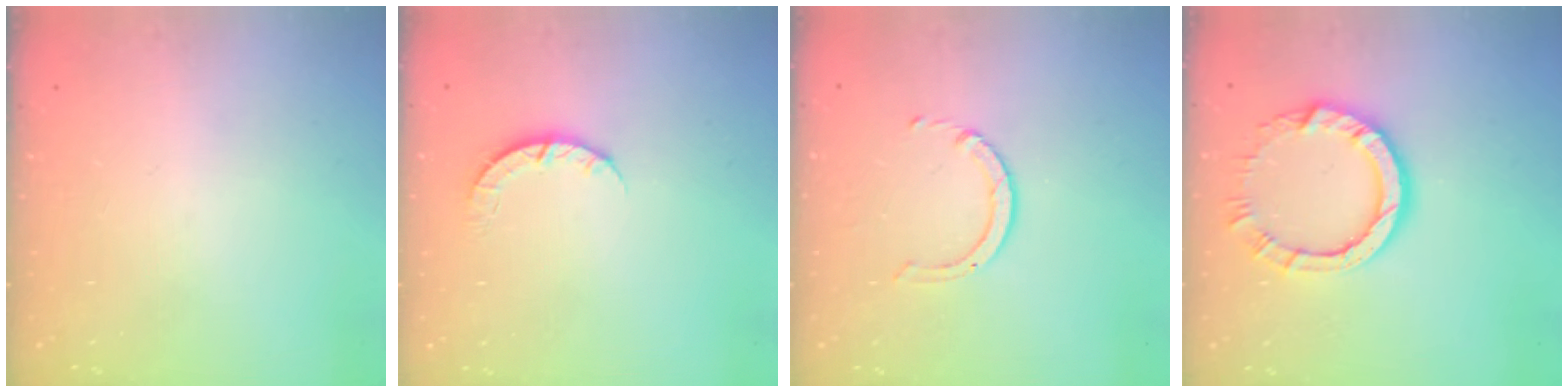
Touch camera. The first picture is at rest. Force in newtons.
{"total": 3.4, "press": 3.4, "slide": 0.4}
{"total": 2.5, "press": 2.4, "slide": 0.3}
{"total": 9.7, "press": 9.6, "slide": 0.7}